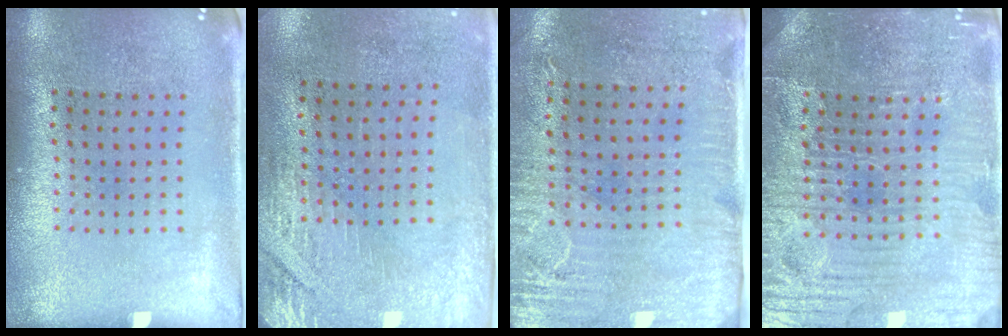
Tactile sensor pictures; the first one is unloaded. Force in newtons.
{"total": 2.9, "press": 2.5, "slide": 1.5}
{"total": 3.0, "press": 2.5, "slide": 1.7}
{"total": 4.8, "press": 4.7, "slide": 1.2}